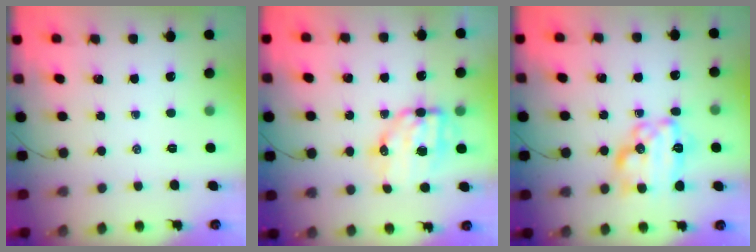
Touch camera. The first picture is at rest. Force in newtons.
{"total": 9.3, "press": 9.1, "slide": 2.0}
{"total": 16.2, "press": 16.2, "slide": 1.1}